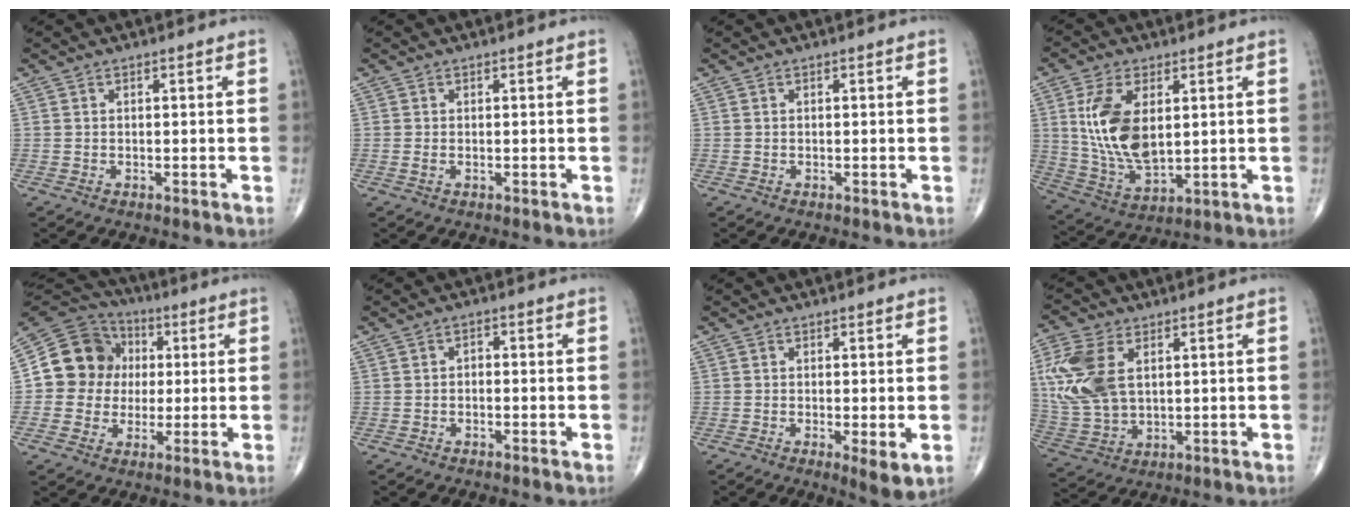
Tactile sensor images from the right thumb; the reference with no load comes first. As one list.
[{"total": 0.5, "force": [-0.1, 0.3, 0.4], "torque": [-0.010, 0.002, -0.002]}, {"total": 0.0}, {"total": 14.2, "force": [2.9, 7.6, 11.6], "torque": [-0.224, -0.017, 0.066]}, {"total": 13.5, "force": [1.1, 12.4, 5.2], "torque": [-0.060, 0.020, 0.014]}, {"total": 1.2, "force": [-0.4, 0.9, 0.7], "torque": [-0.005, 0.008, -0.011]}, {"total": 4.1, "force": [-0.7, 1.0, 3.9], "torque": [-0.061, -0.014, -0.014]}, {"total": 14.3, "force": [3.6, 8.8, 10.8], "torque": [-0.244, -0.005, 0.078]}]